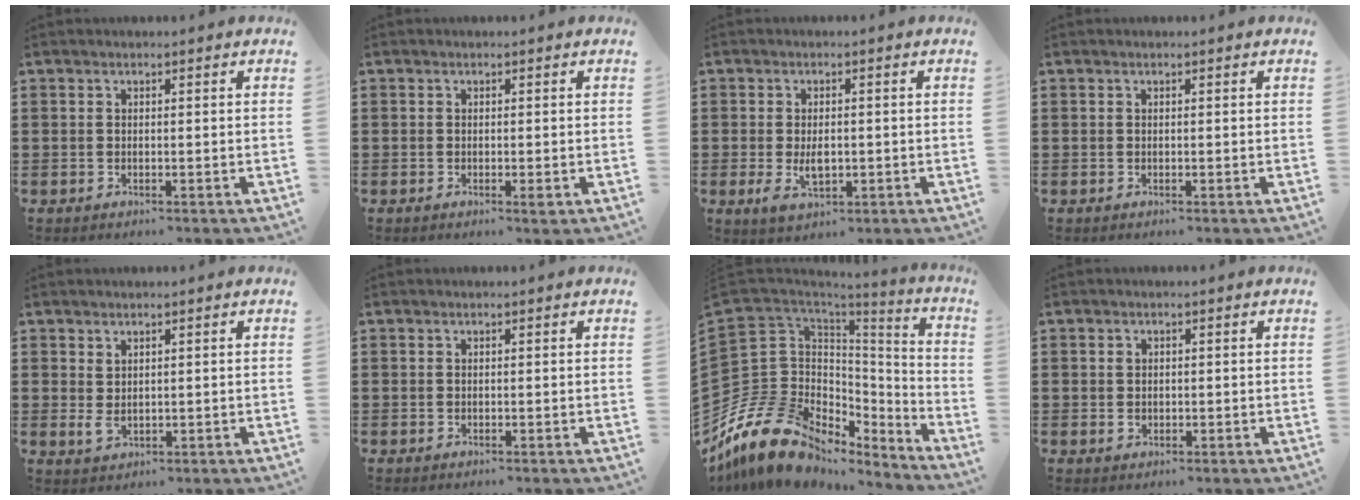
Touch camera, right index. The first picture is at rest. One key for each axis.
{"total": 1.0, "fx": -0.3, "fy": 0.2, "fz": 1.0, "tx": -0.018, "ty": -0.004, "tz": -0.003}
{"total": 4.1, "fx": -0.5, "fy": 2.2, "fz": 3.4, "tx": -0.061, "ty": -0.002, "tz": -0.011}
{"total": 0.0}
{"total": 2.0, "fx": 0.8, "fy": 1.0, "fz": 1.6, "tx": -0.034, "ty": -0.005, "tz": 0.018}
{"total": 0.0}
{"total": 17.7, "fx": -9.2, "fy": 12.0, "fz": 9.1, "tx": -0.222, "ty": 0.003, "tz": -0.154}
{"total": 1.0, "fx": 0.2, "fy": 0.8, "fz": 0.7, "tx": -0.017, "ty": 0.002, "tz": 0.004}